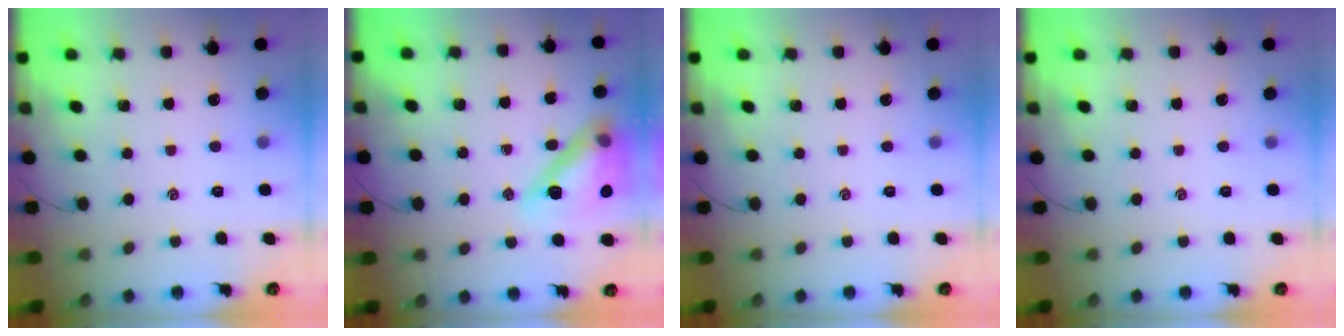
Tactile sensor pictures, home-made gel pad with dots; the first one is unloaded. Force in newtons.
{"total": 17.4, "press": 17.1, "slide": 3.0}
{"total": 0.0}
{"total": 0.0}